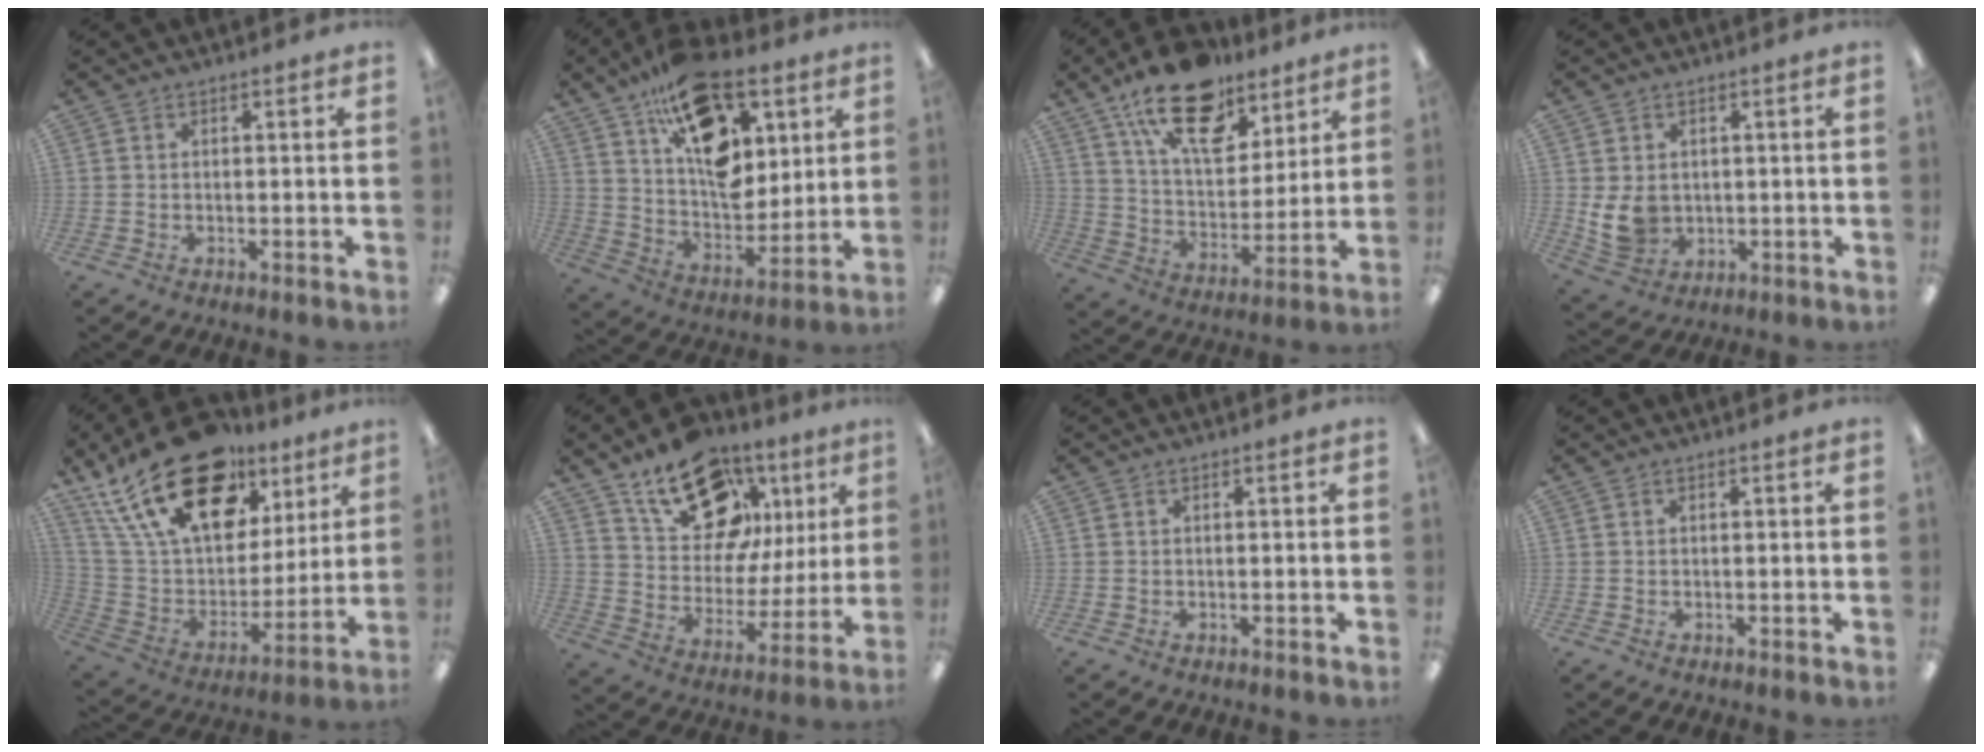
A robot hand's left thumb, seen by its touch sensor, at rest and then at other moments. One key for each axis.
{"total": 20.6, "fx": 10.6, "fy": 12.1, "fz": 12.8, "tx": -0.195, "ty": -0.056, "tz": 0.190}
{"total": 20.4, "fx": 13.7, "fy": 10.1, "fz": 11.3, "tx": -0.185, "ty": -0.069, "tz": 0.237}
{"total": 7.0, "fx": 0.8, "fy": 5.8, "fz": 3.9, "tx": -0.086, "ty": -0.002, "tz": 0.017}
{"total": 26.3, "fx": 16.3, "fy": 13.9, "fz": 15.3, "tx": -0.286, "ty": -0.091, "tz": 0.289}
{"total": 19.2, "fx": 11.6, "fy": 11.6, "fz": 9.9, "tx": -0.163, "ty": -0.051, "tz": 0.212}
{"total": 0.0}
{"total": 0.0}